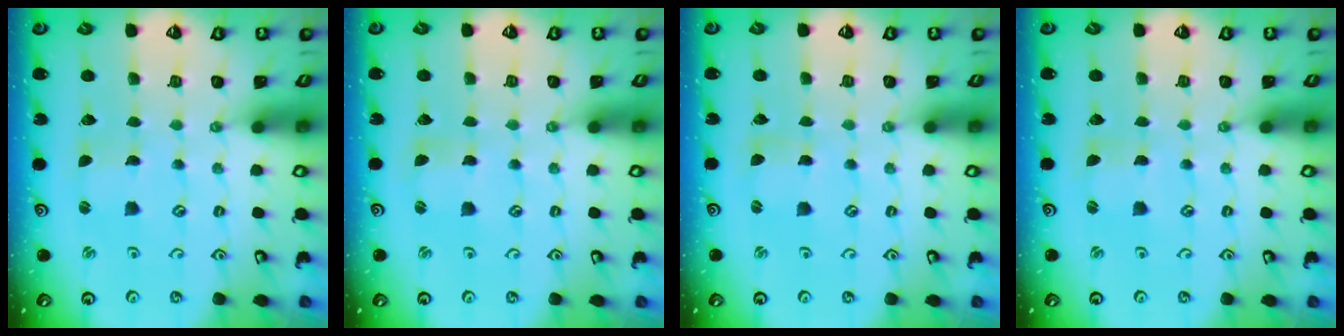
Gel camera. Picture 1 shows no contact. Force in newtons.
{"total": 1.1, "press": 1.0, "slide": 0.2}
{"total": 0.6, "press": 0.6, "slide": 0.1}
{"total": 0.0}